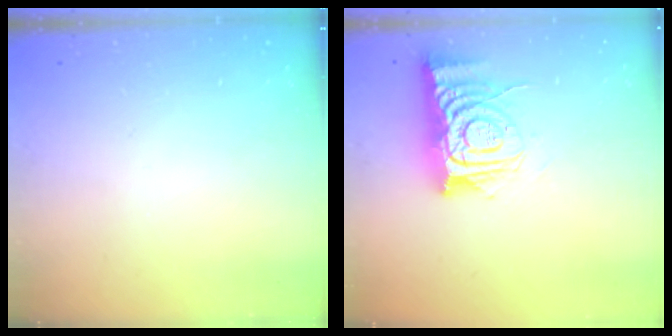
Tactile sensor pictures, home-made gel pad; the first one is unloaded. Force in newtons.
{"total": 11.3, "press": 11.2, "slide": 1.2}